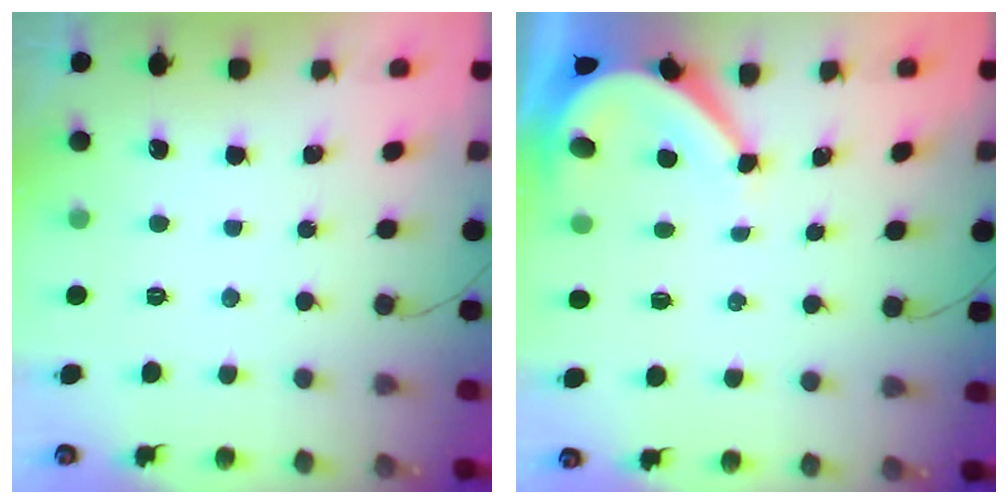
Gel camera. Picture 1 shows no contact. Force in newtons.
{"total": 5.3, "press": 5.2, "slide": 0.6}